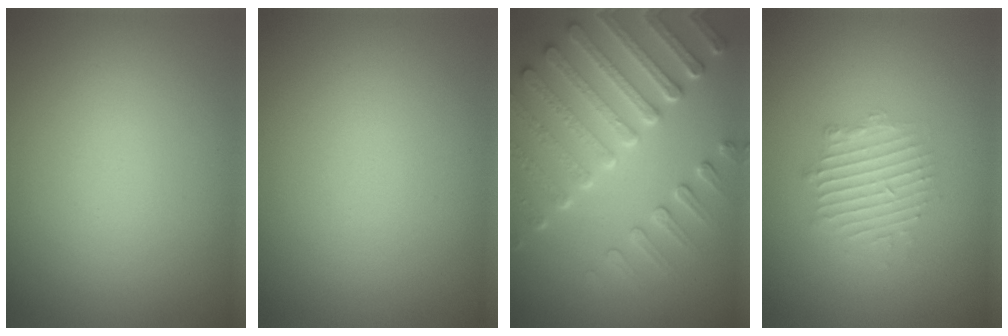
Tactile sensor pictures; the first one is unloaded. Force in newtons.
{"total": 0.0}
{"total": 7.2, "press": 5.6, "slide": 4.6}
{"total": 2.4, "press": 2.4, "slide": 0.3}